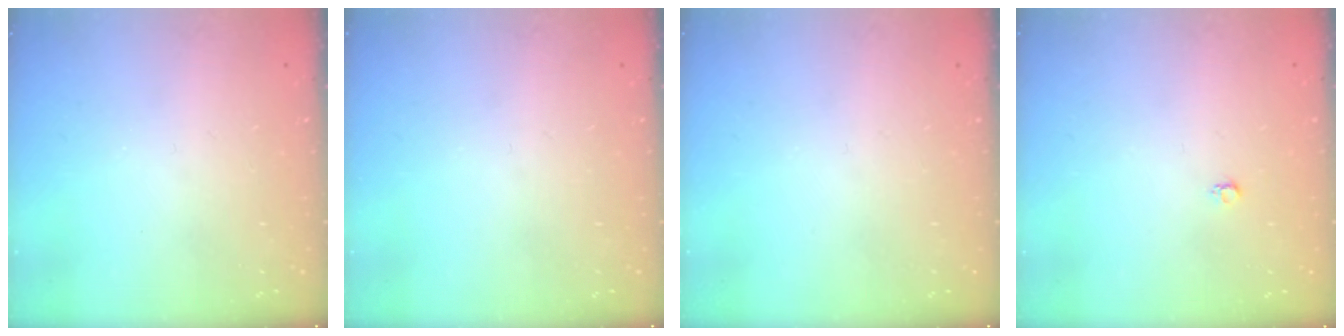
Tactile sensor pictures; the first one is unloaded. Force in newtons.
{"total": 0.0}
{"total": 0.0}
{"total": 2.6, "press": 2.6, "slide": 0.4}